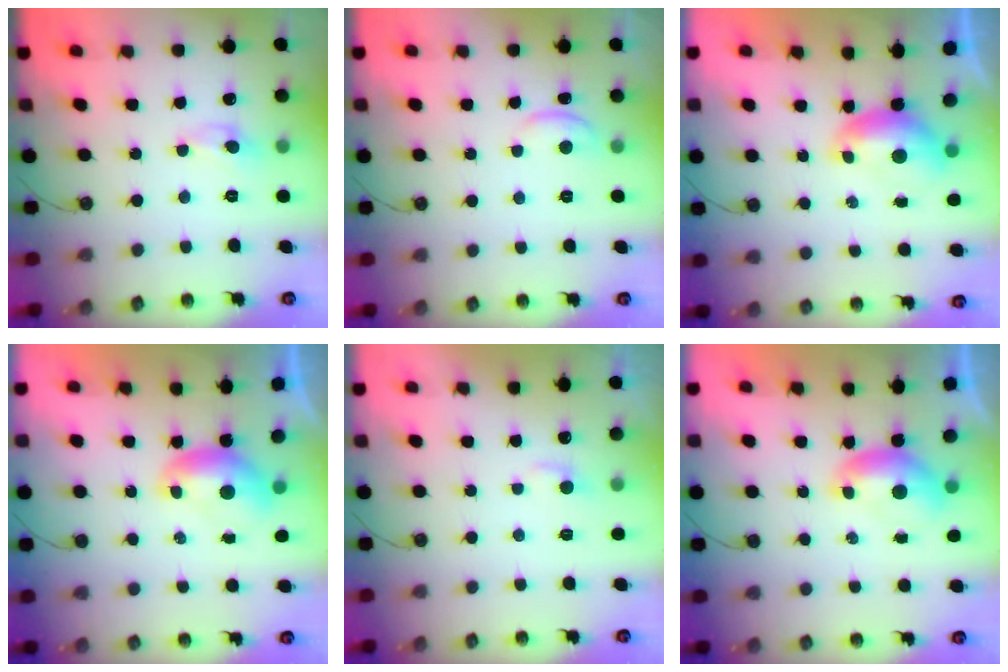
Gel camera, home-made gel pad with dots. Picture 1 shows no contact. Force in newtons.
{"total": 0.6, "press": 0.3, "slide": 0.5}
{"total": 0.0}
{"total": 0.0}
{"total": 2.1, "press": 2.1, "slide": 0.4}
{"total": 0.0}